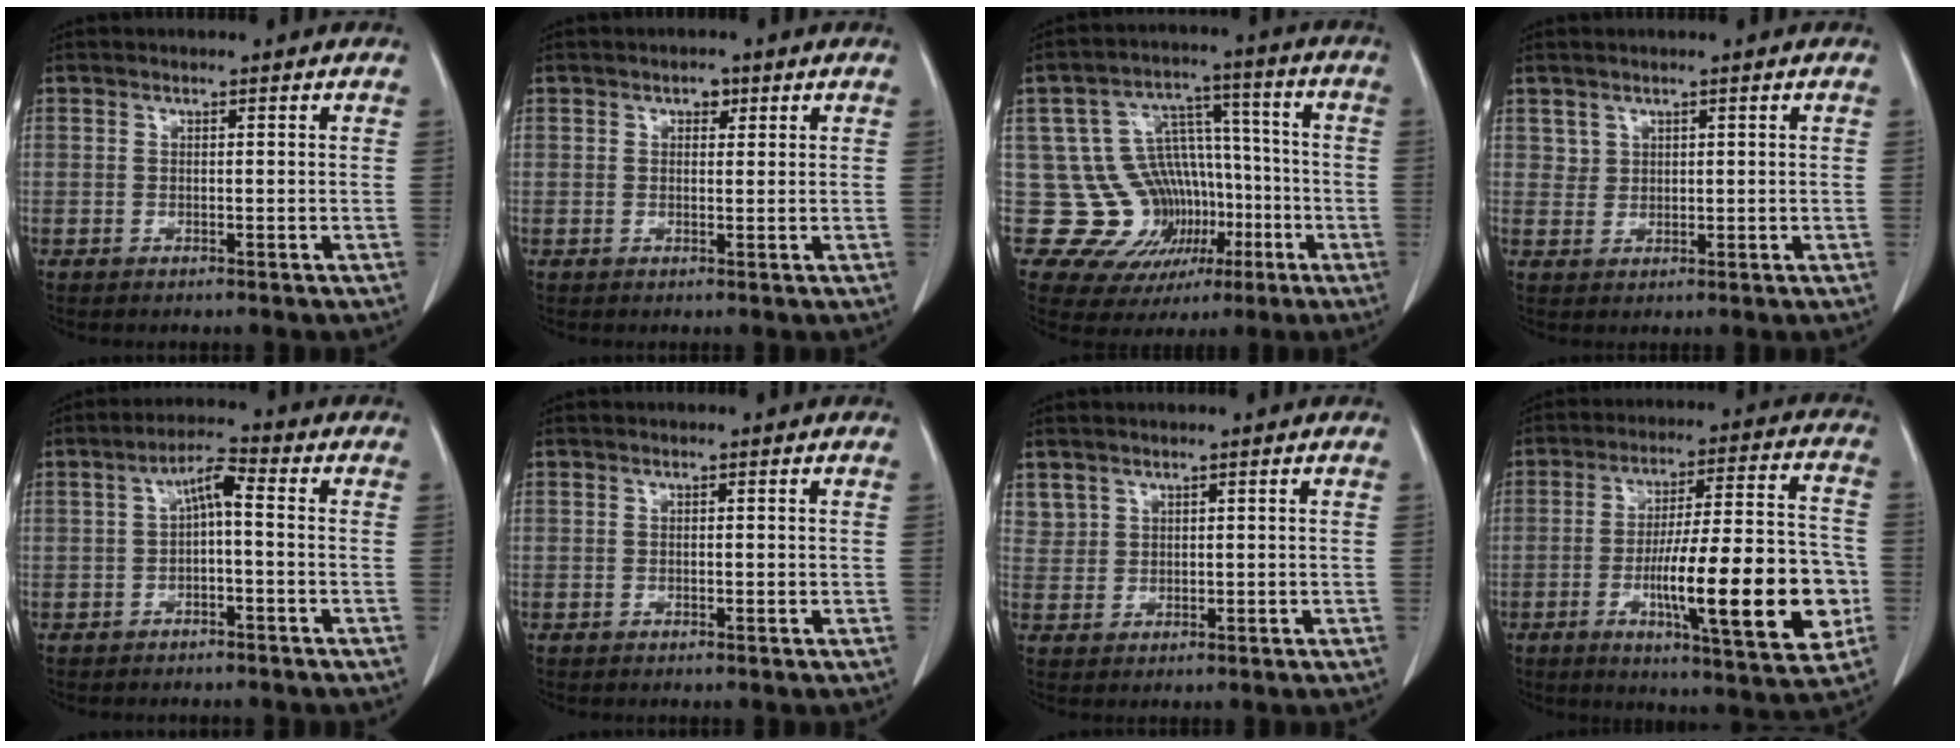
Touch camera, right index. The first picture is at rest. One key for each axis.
{"total": 1.7, "fx": 0.9, "fy": 1.0, "fz": 1.0, "tx": -0.010, "ty": 0.003, "tz": 0.010}
{"total": 14.4, "fx": -3.0, "fy": 12.8, "fz": 5.7, "tx": -0.097, "ty": 0.065, "tz": -0.021}
{"total": 1.7, "fx": 1.1, "fy": 1.3, "fz": 0.1, "tx": 0.012, "ty": 0.002, "tz": 0.015}
{"total": 4.3, "fx": 0.0, "fy": 0.9, "fz": 4.2, "tx": -0.073, "ty": 0.023, "tz": -0.004}
{"total": 0.8, "fx": 0.0, "fy": 0.3, "fz": 0.8, "tx": -0.010, "ty": 0.001, "tz": 0.000}
{"total": 2.4, "fx": 1.7, "fy": 1.6, "fz": 0.1, "tx": 0.008, "ty": 0.003, "tz": 0.034}
{"total": 20.4, "fx": -5.0, "fy": 3.1, "fz": 19.5, "tx": -0.277, "ty": 0.005, "tz": -0.068}